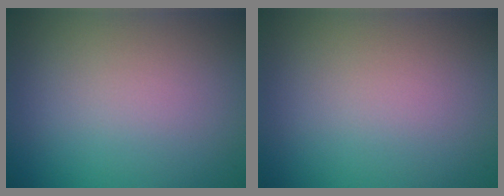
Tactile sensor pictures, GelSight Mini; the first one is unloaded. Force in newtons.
{"total": 0.0}